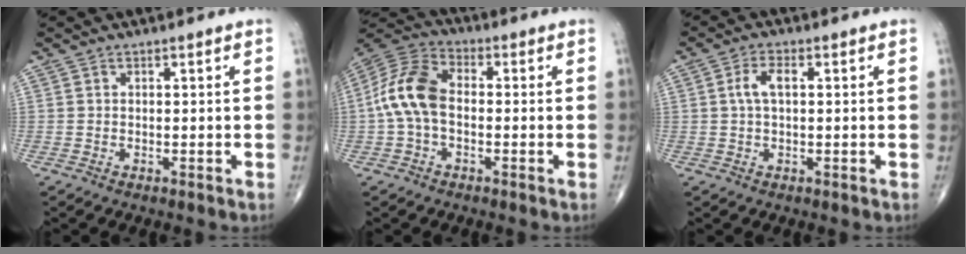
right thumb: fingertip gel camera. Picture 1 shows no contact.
{"total": 11.3, "force": [-0.8, 6.9, 8.9], "torque": [-0.182, 0.033, -0.027]}
{"total": 3.8, "force": [0.6, 1.8, 3.3], "torque": [-0.073, 0.010, 0.009]}